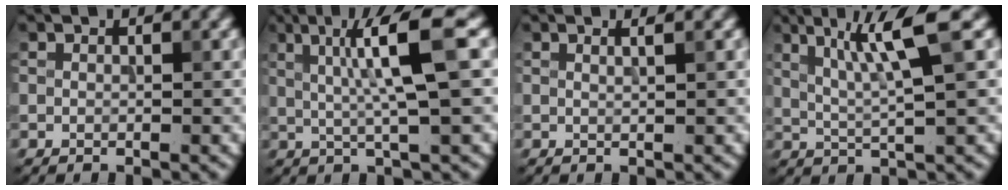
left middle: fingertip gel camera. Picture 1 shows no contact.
{"total": 6.6, "force": [1.5, 0.7, 6.4], "torque": [-0.109, 0.011, 0.025]}
{"total": 1.7, "force": [0.8, 0.7, 1.3], "torque": [-0.008, 0.001, -0.003]}
{"total": 5.5, "force": [2.2, 0.5, 5.0], "torque": [-0.097, 0.000, 0.043]}